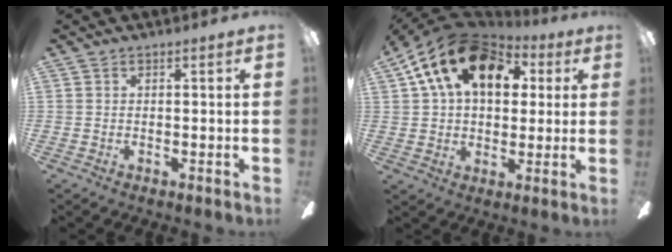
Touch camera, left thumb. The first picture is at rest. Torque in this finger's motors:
{"motor_torque": [0.48, 1.18, 1.38, -1.39, 0.27]}